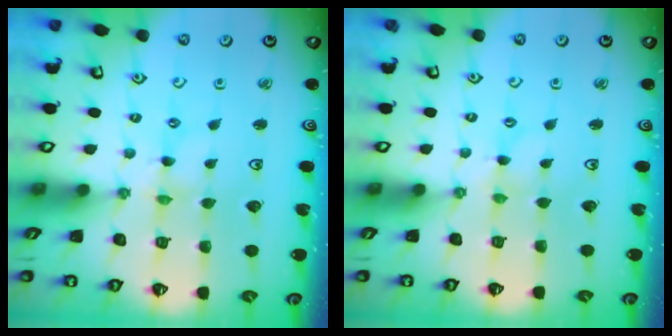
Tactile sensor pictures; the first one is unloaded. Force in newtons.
{"total": 0.8, "press": 0.7, "slide": 0.3}